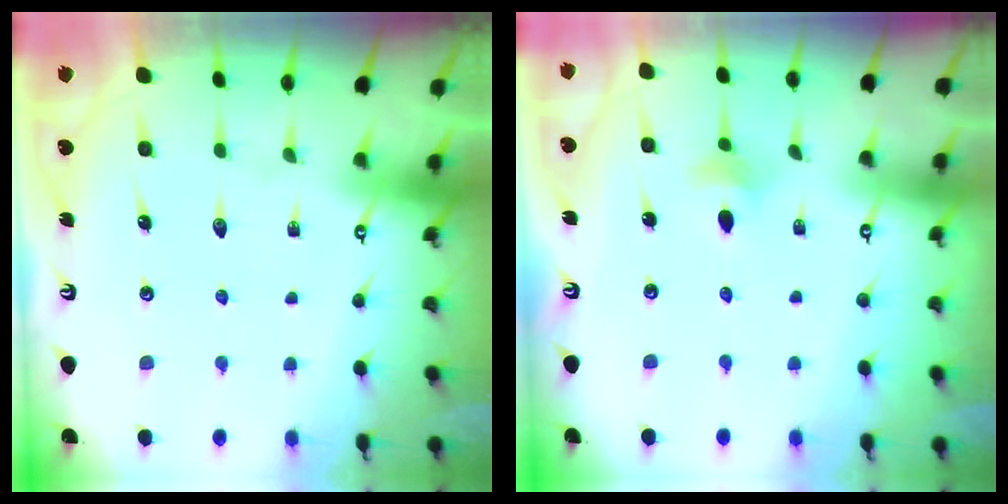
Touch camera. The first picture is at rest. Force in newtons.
{"total": 3.1, "press": 3.0, "slide": 0.6}